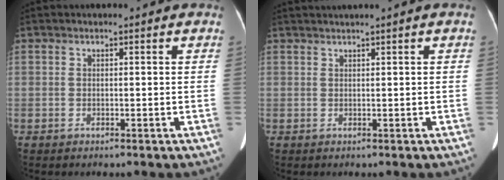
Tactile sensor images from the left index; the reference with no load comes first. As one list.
[{"total": 1.6, "force": [1.1, -0.6, 1.0], "torque": [-0.022, 0.009, 0.028]}]